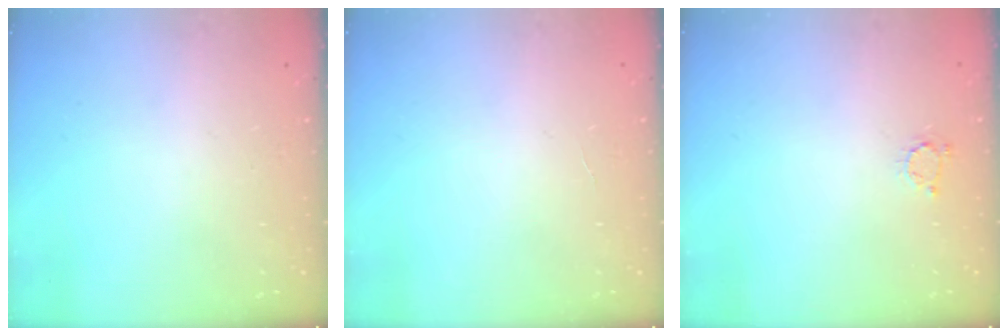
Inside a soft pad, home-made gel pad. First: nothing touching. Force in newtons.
{"total": 1.3, "press": 1.3, "slide": 0.1}
{"total": 3.0, "press": 3.0, "slide": 0.2}